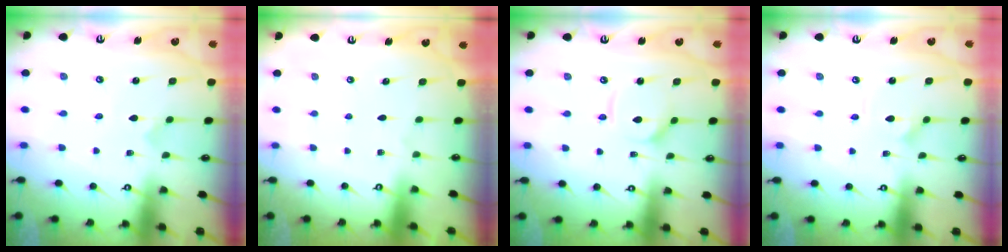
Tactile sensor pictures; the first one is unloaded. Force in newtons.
{"total": 0.0}
{"total": 6.2, "press": 6.2, "slide": 0.6}
{"total": 3.2, "press": 3.2, "slide": 0.3}